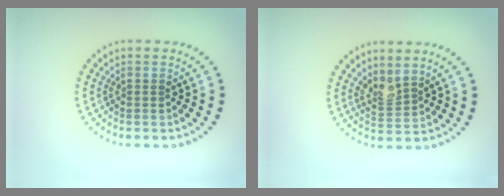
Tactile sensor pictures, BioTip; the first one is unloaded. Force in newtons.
{"total": 2.0, "press": 1.5, "slide": 1.4}